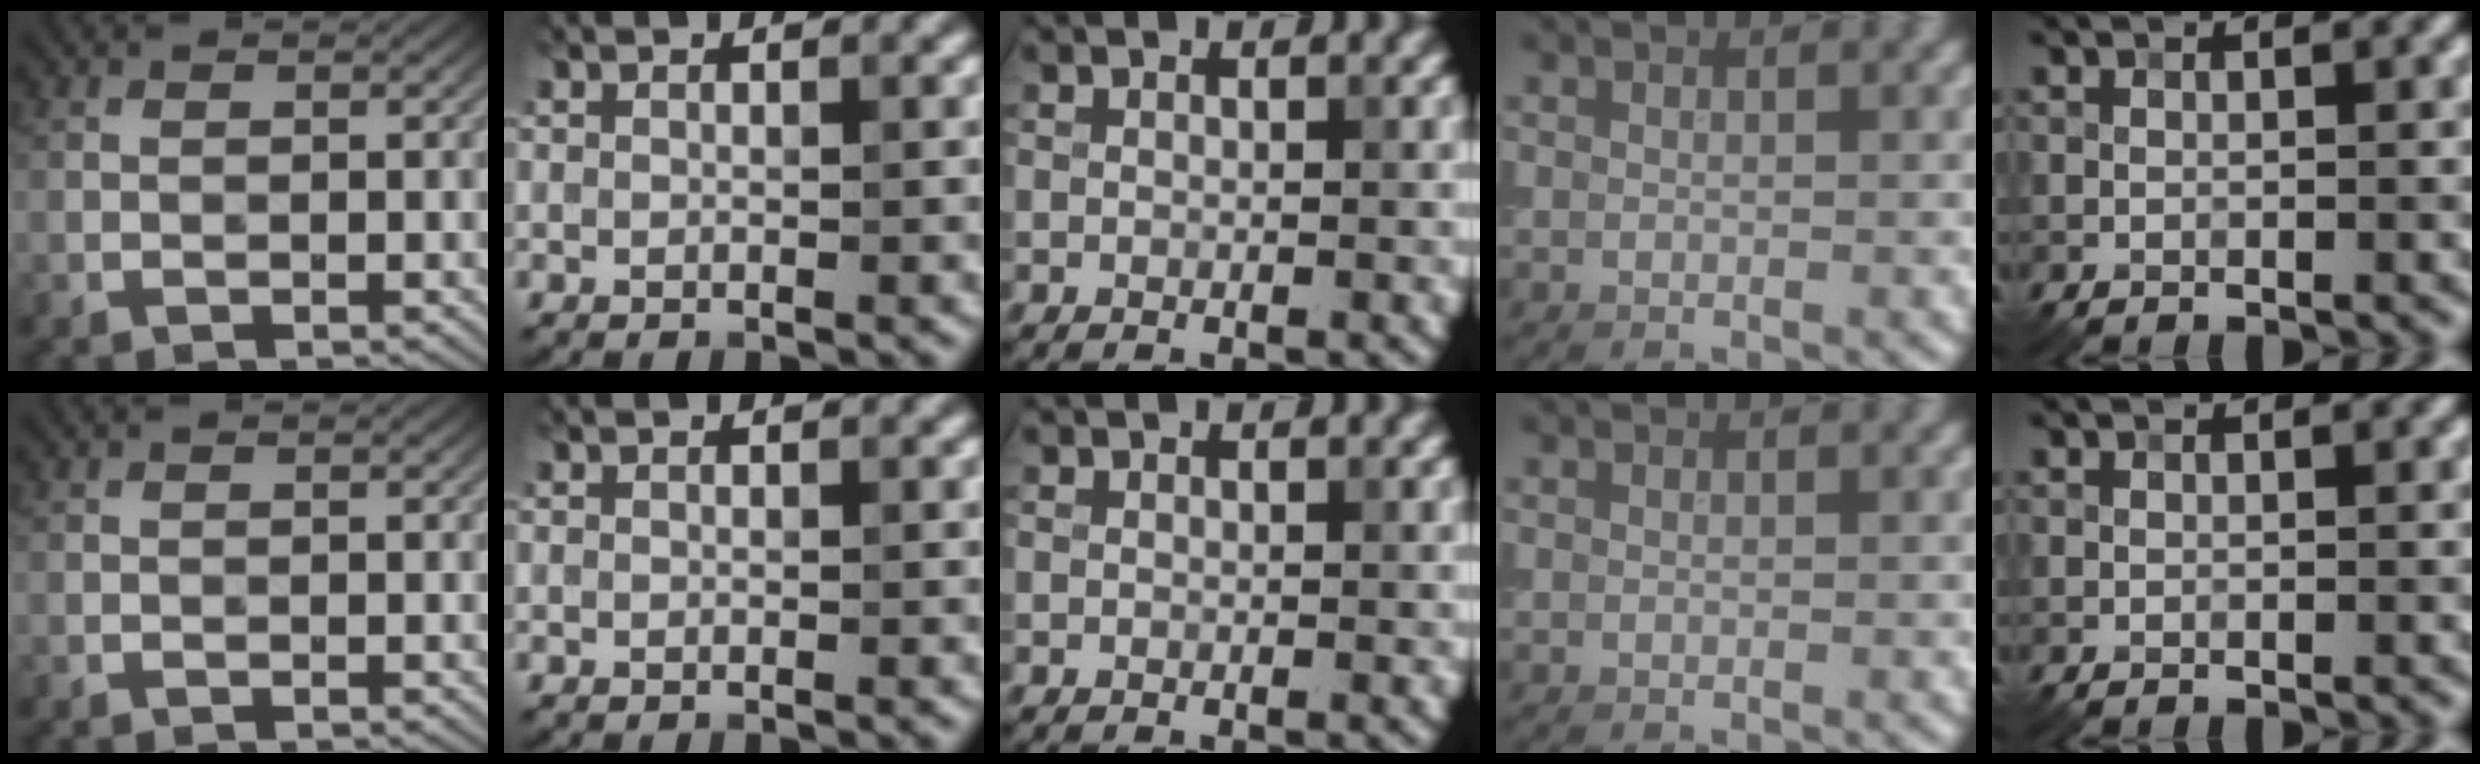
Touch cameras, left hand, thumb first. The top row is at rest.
{}